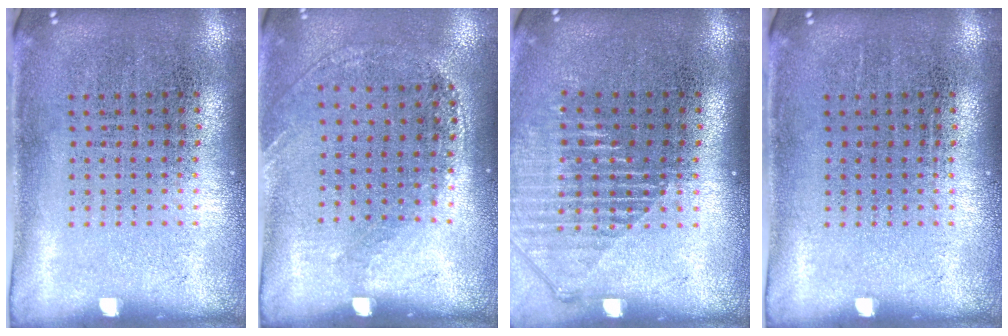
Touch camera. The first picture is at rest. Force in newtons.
{"total": 1.2, "press": 0.9, "slide": 0.9}
{"total": 1.4, "press": 1.3, "slide": 0.6}
{"total": 0.0}